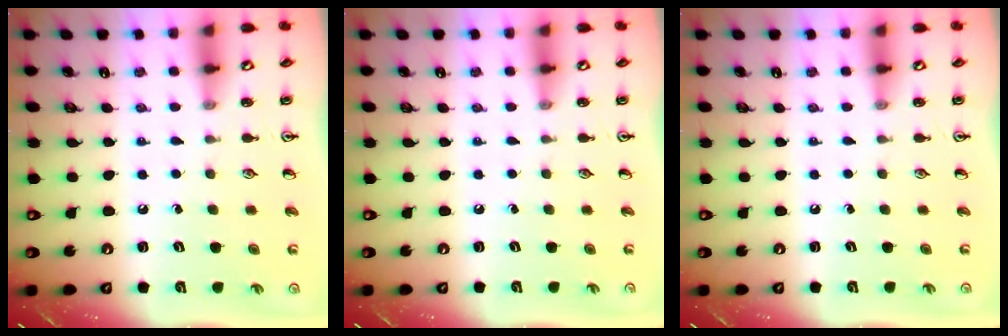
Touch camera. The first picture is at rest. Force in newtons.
{"total": 0.0}
{"total": 0.0}